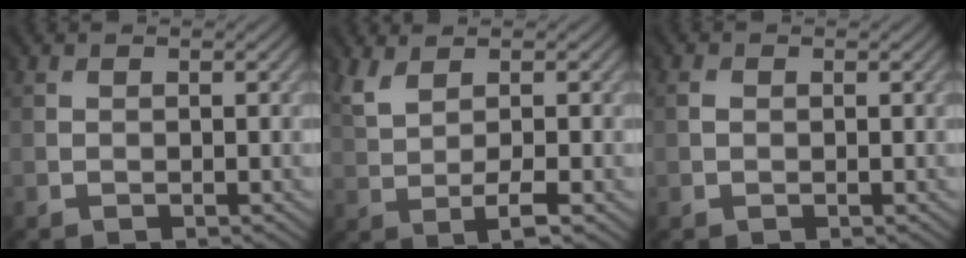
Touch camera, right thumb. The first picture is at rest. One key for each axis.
{"total": 3.6, "fx": 1.5, "fy": 0.8, "fz": 3.2, "tx": -0.075, "ty": 0.002, "tz": 0.029}
{"total": 0.7, "fx": 0.2, "fy": 0.7, "fz": 0.2, "tx": -0.005, "ty": 0.001, "tz": 0.002}